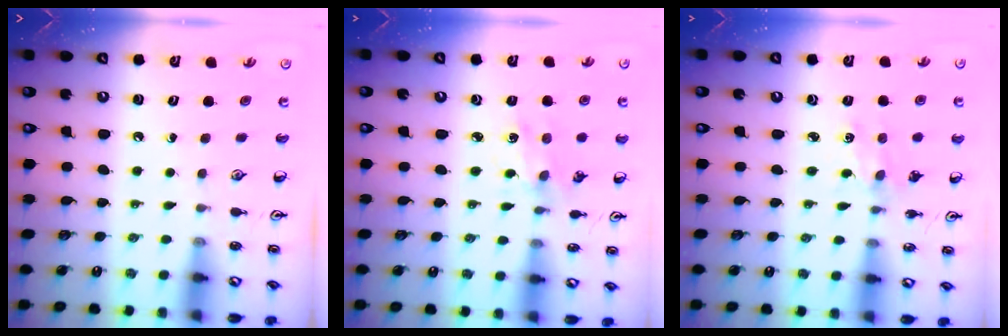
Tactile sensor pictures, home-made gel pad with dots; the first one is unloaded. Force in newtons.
{"total": 1.2, "press": 1.1, "slide": 0.3}
{"total": 1.1, "press": 1.1, "slide": 0.2}